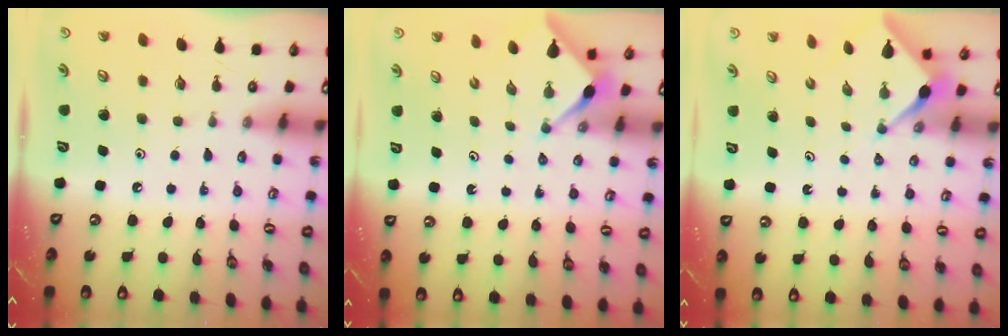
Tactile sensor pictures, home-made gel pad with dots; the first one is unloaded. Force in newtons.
{"total": 3.0, "press": 2.9, "slide": 0.3}
{"total": 2.5, "press": 2.5, "slide": 0.2}